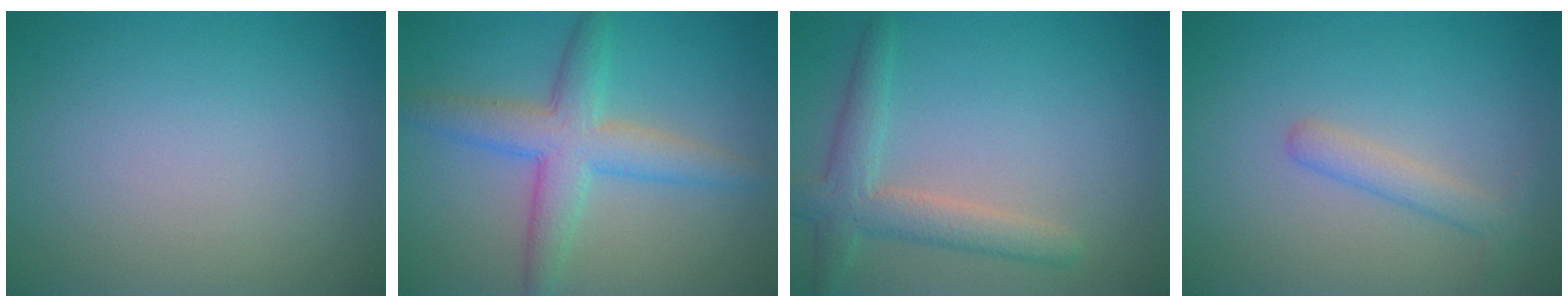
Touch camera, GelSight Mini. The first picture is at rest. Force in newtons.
{"total": 5.3, "press": 5.3, "slide": 0.0}
{"total": 3.6, "press": 3.6, "slide": 0.1}
{"total": 2.0, "press": 2.0, "slide": 0.1}